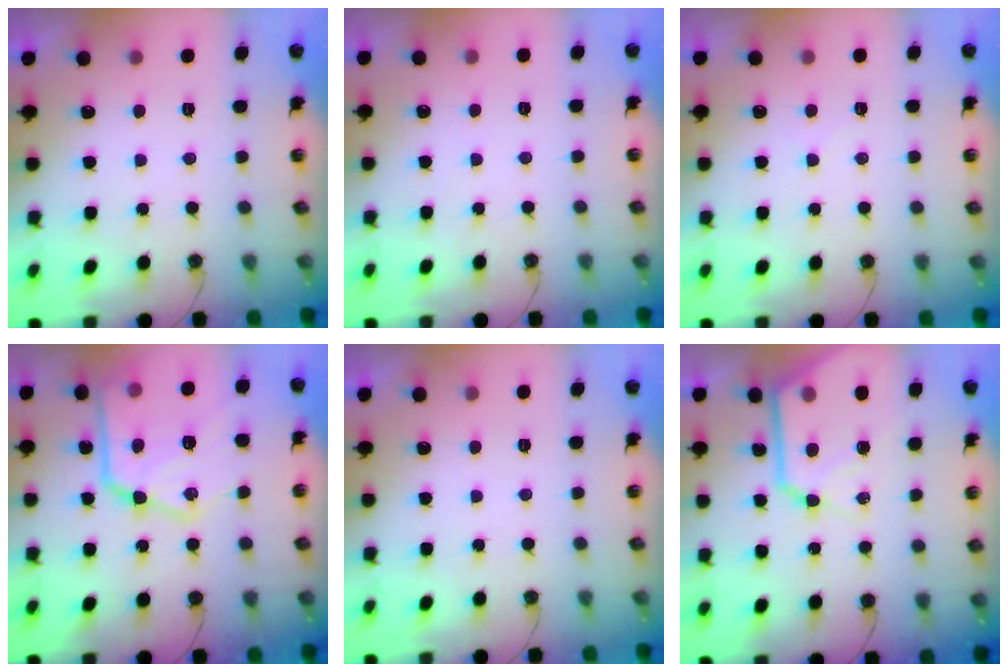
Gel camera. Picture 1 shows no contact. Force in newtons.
{"total": 2.0, "press": 2.0, "slide": 0.4}
{"total": 5.4, "press": 5.4, "slide": 0.7}
{"total": 22.0, "press": 21.9, "slide": 1.8}
{"total": 0.0}
{"total": 15.7, "press": 15.6, "slide": 1.5}